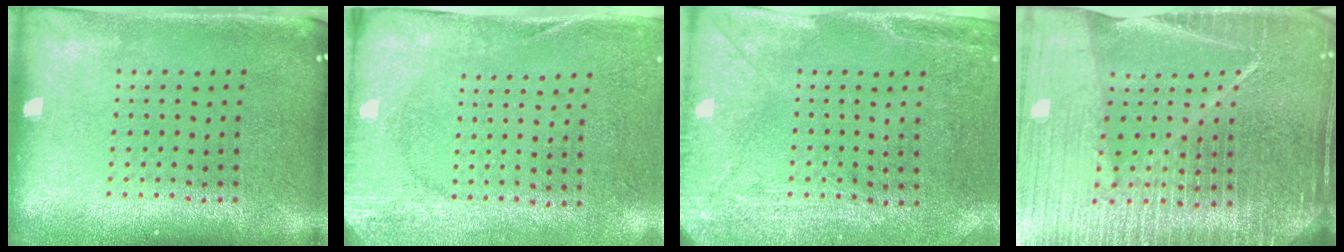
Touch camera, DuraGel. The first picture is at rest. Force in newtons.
{"total": 2.8, "press": 2.1, "slide": 1.8}
{"total": 2.9, "press": 2.3, "slide": 1.8}
{"total": 6.5, "press": 5.6, "slide": 3.3}